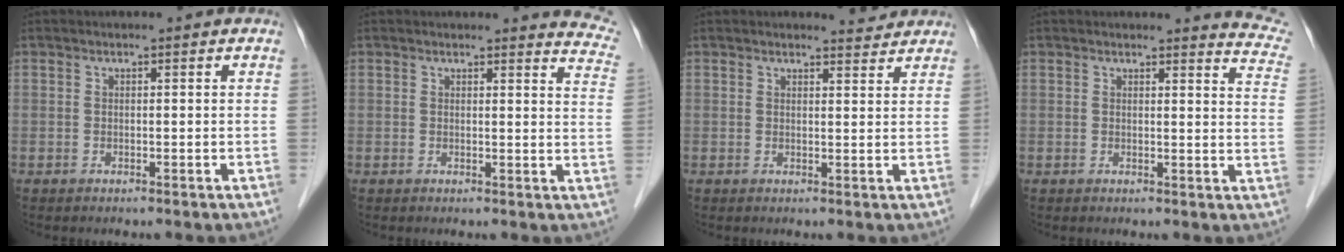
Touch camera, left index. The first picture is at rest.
{"total": 8.5, "force": [8.4, 1.3, 0.6], "torque": [0.032, -0.059, 0.047]}
{"total": 2.4, "force": [2.4, 0.3, -0.2], "torque": [-0.006, -0.011, 0.027]}
{"total": 7.8, "force": [7.8, 0.4, 0.2], "torque": [0.018, -0.073, 0.049]}